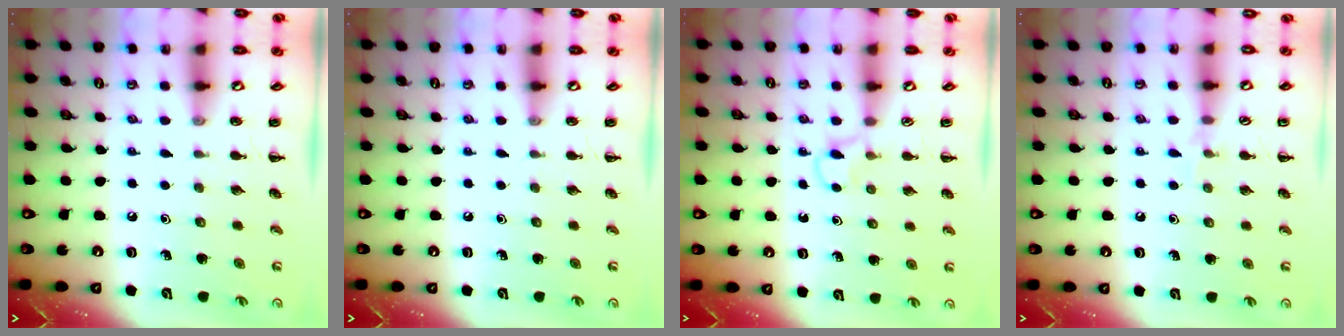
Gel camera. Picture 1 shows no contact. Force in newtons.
{"total": 0.0}
{"total": 3.2, "press": 3.0, "slide": 1.1}
{"total": 3.9, "press": 3.7, "slide": 1.2}